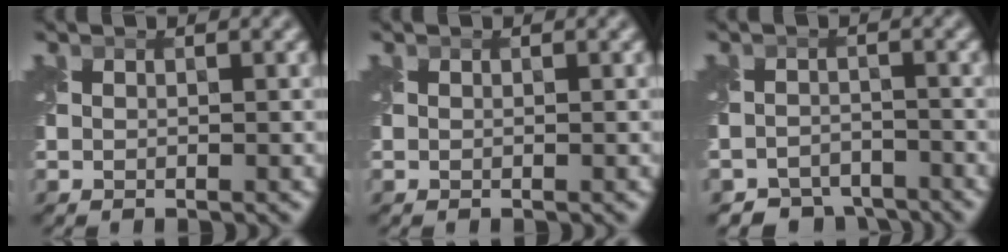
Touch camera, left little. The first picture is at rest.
{"total": 0.0}
{"total": 4.1, "force": [-3.7, 1.9, 0.3], "torque": [0.009, -0.007, -0.061]}